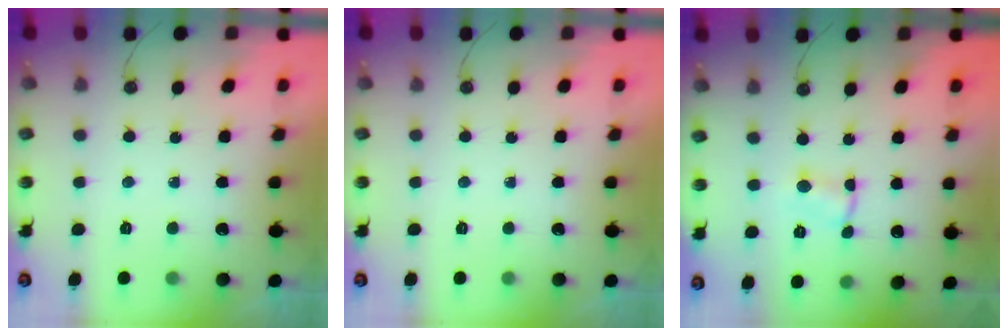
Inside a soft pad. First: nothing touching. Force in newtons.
{"total": 0.0}
{"total": 1.4, "press": 1.4, "slide": 0.1}